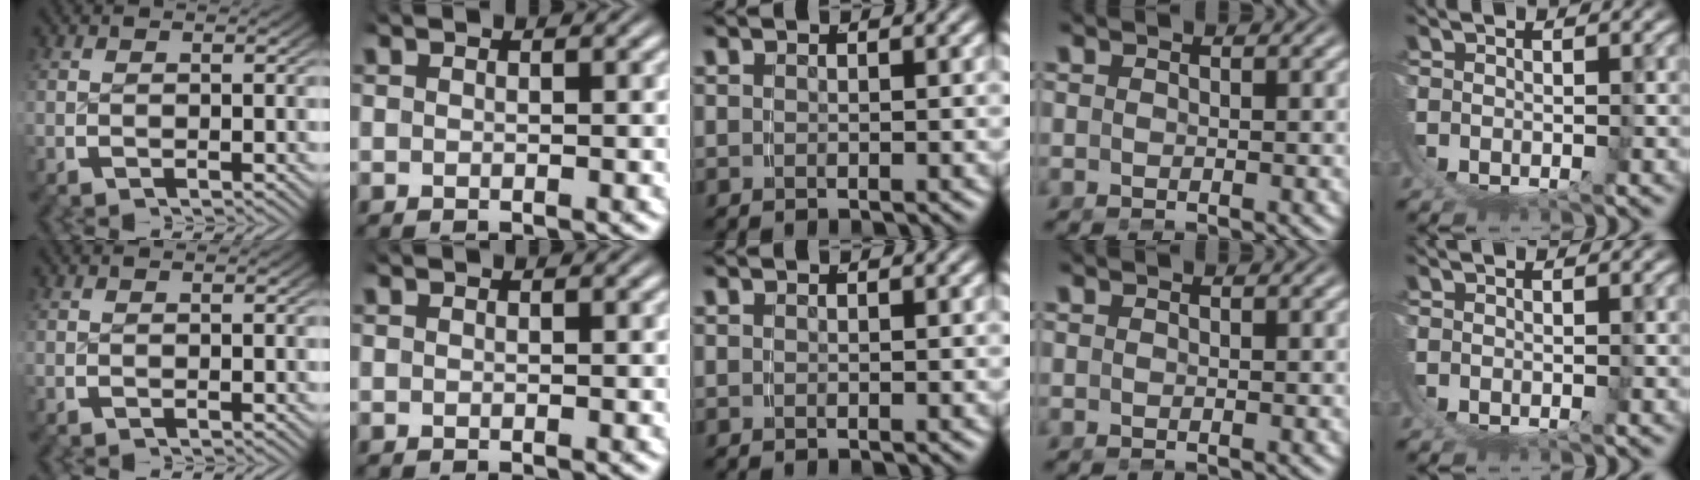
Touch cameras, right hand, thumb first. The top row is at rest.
{}